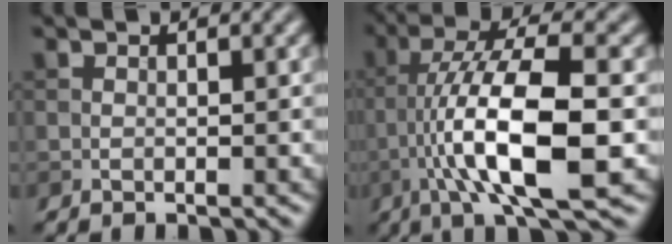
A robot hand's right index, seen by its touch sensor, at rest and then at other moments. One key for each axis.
{"total": 10.6, "fx": -2.6, "fy": 2.5, "fz": 10.0, "tx": -0.171, "ty": 0.019, "tz": -0.049}